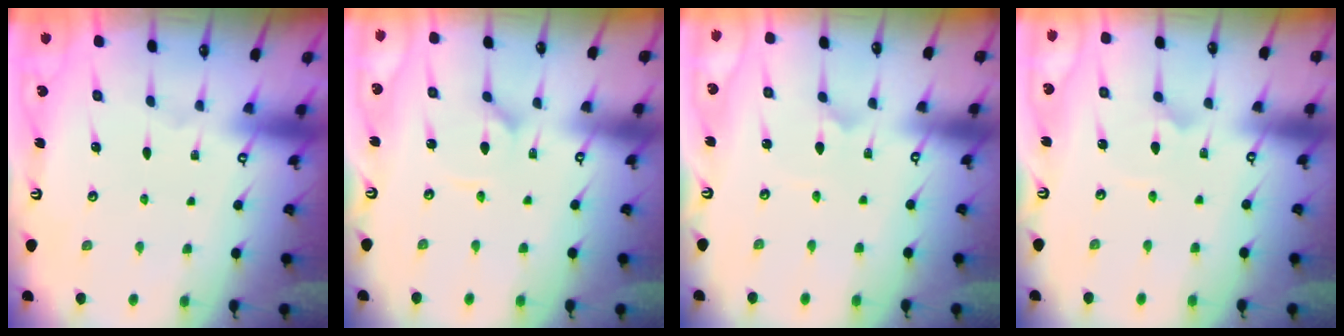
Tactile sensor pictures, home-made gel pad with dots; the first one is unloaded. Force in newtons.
{"total": 2.2, "press": 2.2, "slide": 0.4}
{"total": 1.2, "press": 1.2, "slide": 0.0}
{"total": 3.0, "press": 3.0, "slide": 0.1}